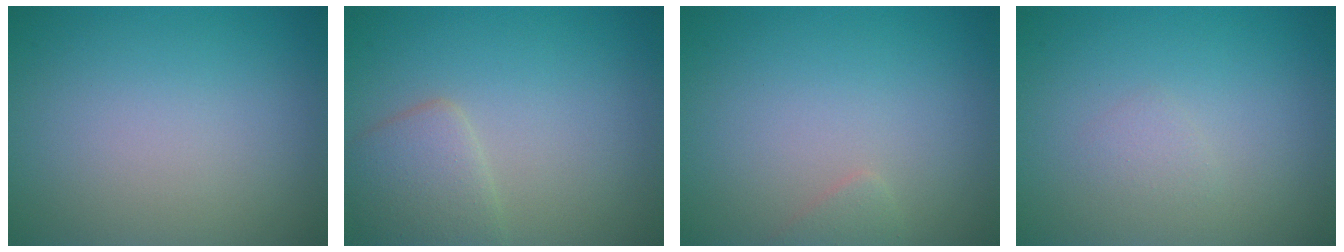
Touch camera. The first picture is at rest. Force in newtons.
{"total": 2.9, "press": 2.9, "slide": 0.1}
{"total": 0.8, "press": 0.8, "slide": 0.0}
{"total": 0.8, "press": 0.8, "slide": 0.0}